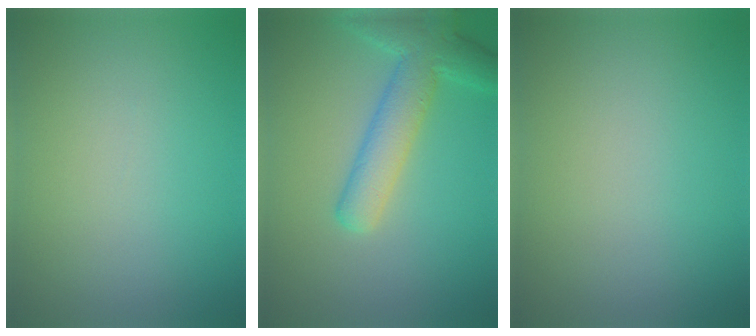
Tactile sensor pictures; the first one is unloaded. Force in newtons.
{"total": 5.4, "press": 5.4, "slide": 0.2}
{"total": 0.0}